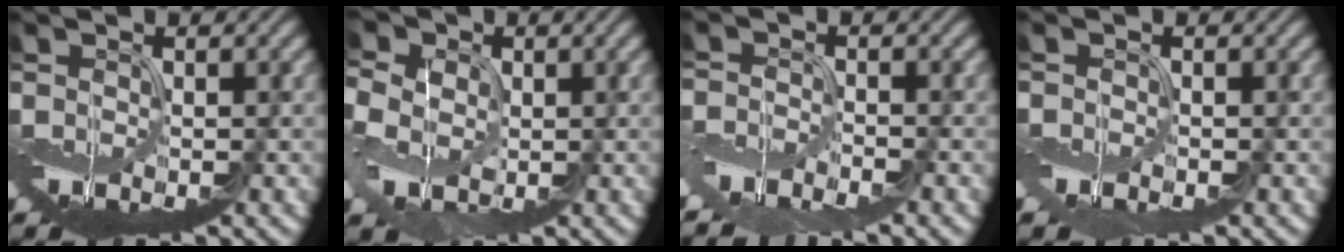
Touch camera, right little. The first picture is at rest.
{"total": 8.5, "force": [0.2, 7.2, 4.5], "torque": [-0.106, 0.004, -0.025]}
{"total": 3.6, "force": [-3.3, 0.6, 1.4], "torque": [-0.027, -0.009, -0.074]}
{"total": 1.1, "force": [-0.9, 0.5, 0.5], "torque": [-0.011, -0.006, -0.019]}